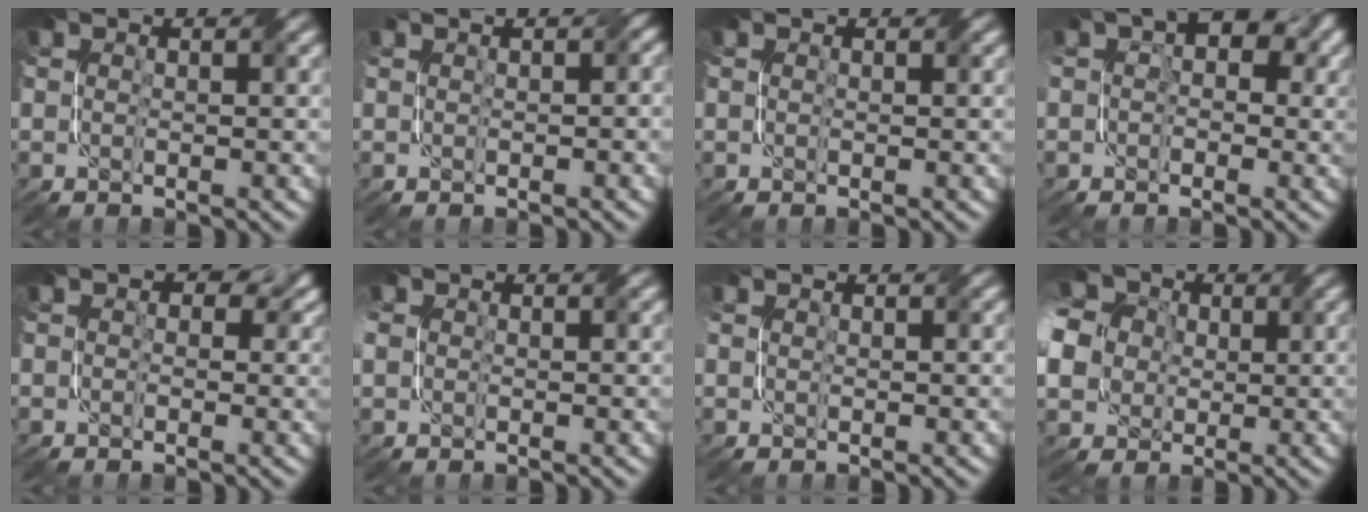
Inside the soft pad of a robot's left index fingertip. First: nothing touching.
{"total": 2.1, "force": [0.4, 0.9, 1.9], "torque": [-0.013, 0.004, 0.002]}
{"total": 0.0}
{"total": 4.9, "force": [1.1, 3.3, 3.4], "torque": [-0.021, 0.011, 0.005]}
{"total": 4.3, "force": [1.0, 3.3, 2.5], "torque": [0.003, 0.012, 0.000]}
{"total": 3.2, "force": [0.0, 2.7, 1.7], "torque": [-0.046, 0.003, 0.007]}
{"total": 1.5, "force": [0.3, 1.4, 0.6], "torque": [-0.001, -0.003, 0.003]}
{"total": 11.8, "force": [0.7, 10.0, 6.3], "torque": [-0.148, 0.002, -0.018]}